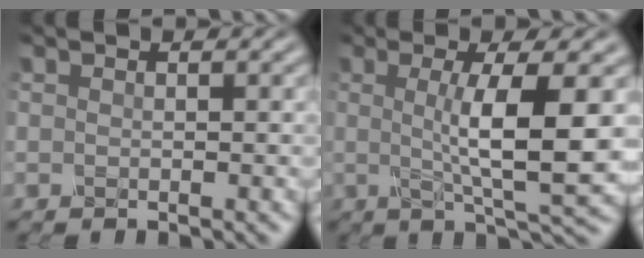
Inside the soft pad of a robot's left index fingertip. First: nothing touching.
{"total": 7.6, "force": [0.5, 1.4, 7.5], "torque": [-0.111, -0.002, 0.009]}